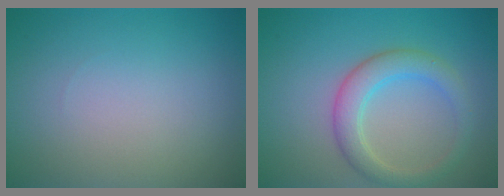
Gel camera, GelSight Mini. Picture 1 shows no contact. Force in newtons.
{"total": 3.6, "press": 3.6, "slide": 0.3}